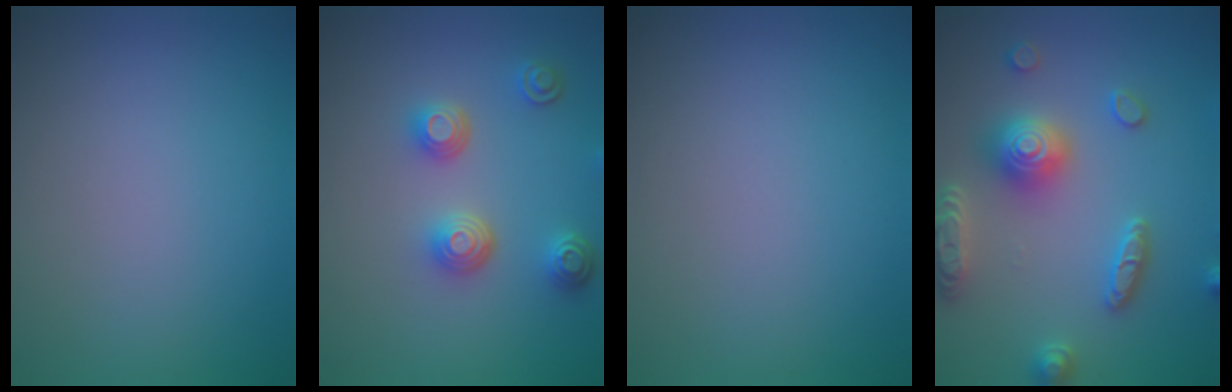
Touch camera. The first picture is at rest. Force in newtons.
{"total": 3.5, "press": 3.1, "slide": 1.8}
{"total": 0.0}
{"total": 5.5, "press": 5.4, "slide": 0.9}